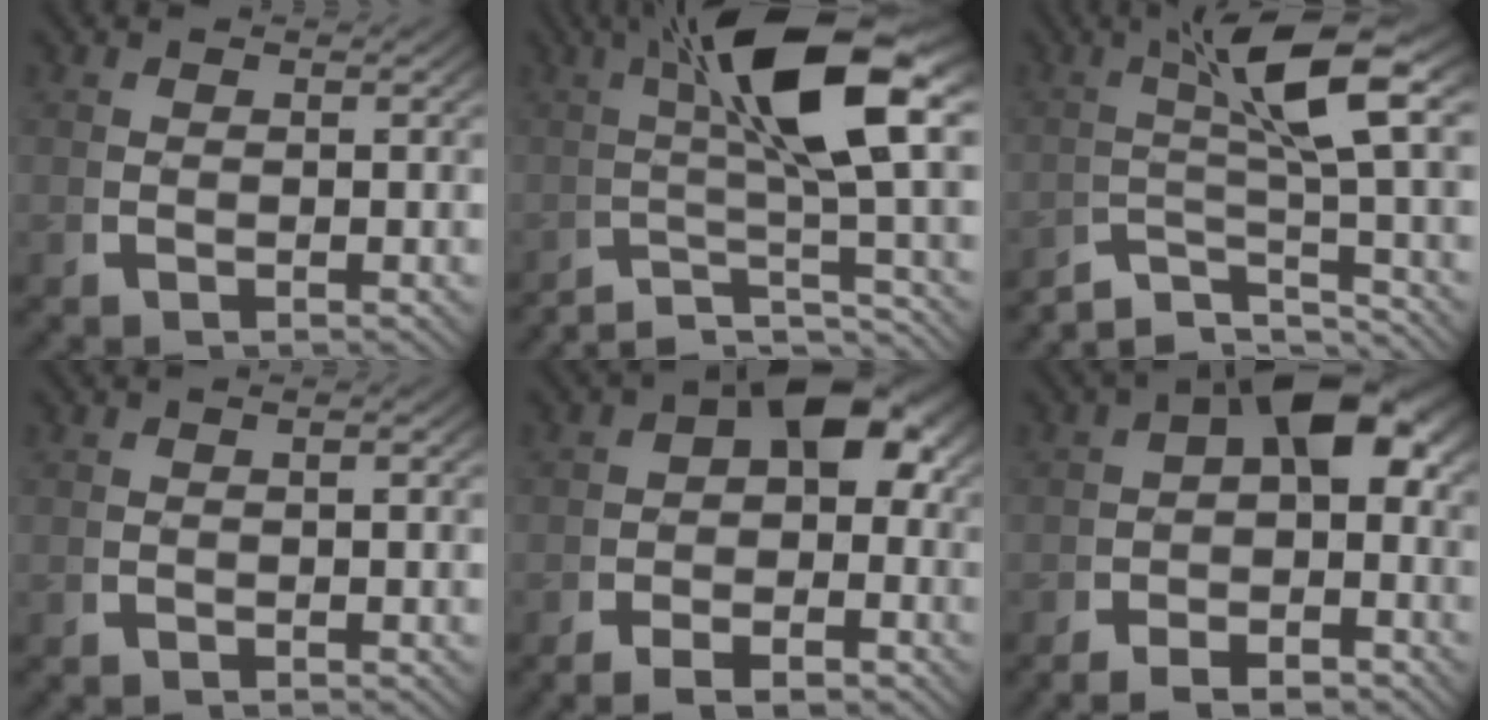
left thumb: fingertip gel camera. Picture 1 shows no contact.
{"total": 12.4, "force": [-0.9, 4.9, 11.4], "torque": [-0.178, -0.015, -0.004]}
{"total": 8.8, "force": [-1.5, 3.5, 7.9], "torque": [-0.122, -0.009, -0.019]}
{"total": 0.6, "force": [-0.4, 0.1, 0.5], "torque": [-0.007, 0.002, -0.005]}
{"total": 6.5, "force": [-0.2, 3.8, 5.3], "torque": [-0.063, -0.008, -0.006]}
{"total": 7.2, "force": [-0.3, 4.0, 6.0], "torque": [-0.070, -0.002, -0.010]}